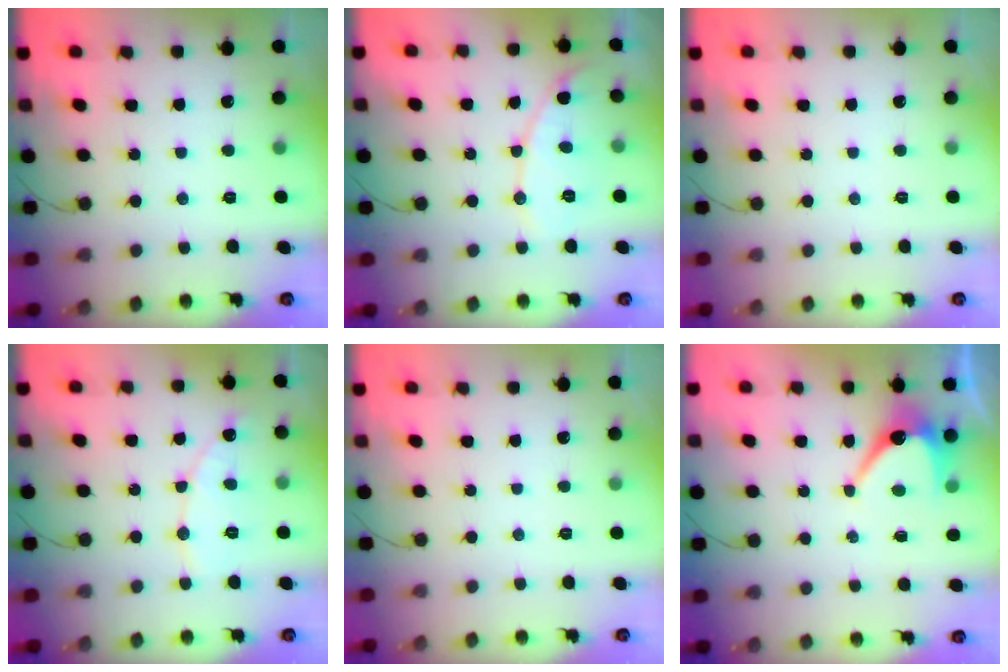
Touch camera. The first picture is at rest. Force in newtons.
{"total": 8.6, "press": 8.6, "slide": 0.4}
{"total": 0.0}
{"total": 7.9, "press": 7.9, "slide": 0.8}
{"total": 0.0}
{"total": 7.2, "press": 7.2, "slide": 0.3}